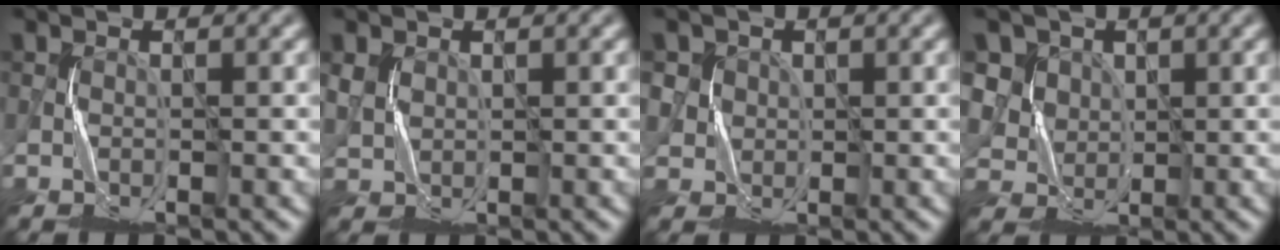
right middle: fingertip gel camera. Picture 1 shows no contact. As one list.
[{"total": 1.4, "force": [0.8, 1.1, 0.5], "torque": [-0.025, -0.003, 0.018]}, {"total": 2.8, "force": [1.2, 2.5, 0.4], "torque": [-0.027, -0.006, 0.030]}, {"total": 6.7, "force": [3.0, 5.4, 2.4], "torque": [-0.063, 0.009, 0.045]}]